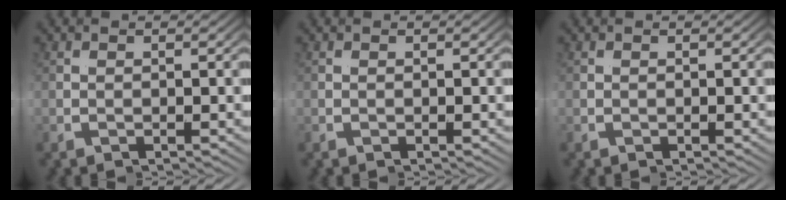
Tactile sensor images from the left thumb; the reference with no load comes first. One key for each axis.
{"total": 0.0}
{"total": 0.0}